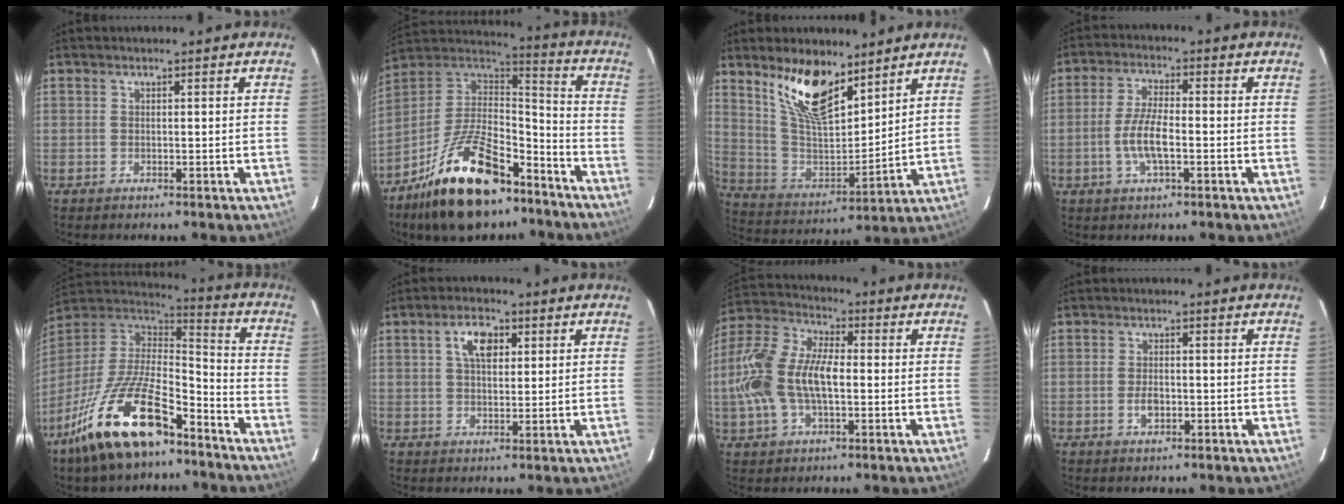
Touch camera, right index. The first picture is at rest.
{"total": 23.5, "force": [-14.6, 10.4, 15.1], "torque": [-0.293, 0.002, -0.240]}
{"total": 15.1, "force": [10.2, 5.8, 9.5], "torque": [-0.181, -0.007, 0.203]}
{"total": 7.0, "force": [-1.9, 2.1, 6.4], "torque": [-0.130, 0.003, -0.038]}
{"total": 21.9, "force": [-13.7, 8.2, 15.1], "torque": [-0.302, -0.025, -0.245]}
{"total": 5.6, "force": [2.0, 3.2, 4.2], "torque": [-0.073, 0.016, 0.037]}
{"total": 16.2, "force": [-1.4, 8.6, 13.6], "torque": [-0.289, 0.015, -0.028]}
{"total": 2.9, "force": [-0.9, 1.7, 2.2], "torque": [-0.042, 0.002, -0.014]}